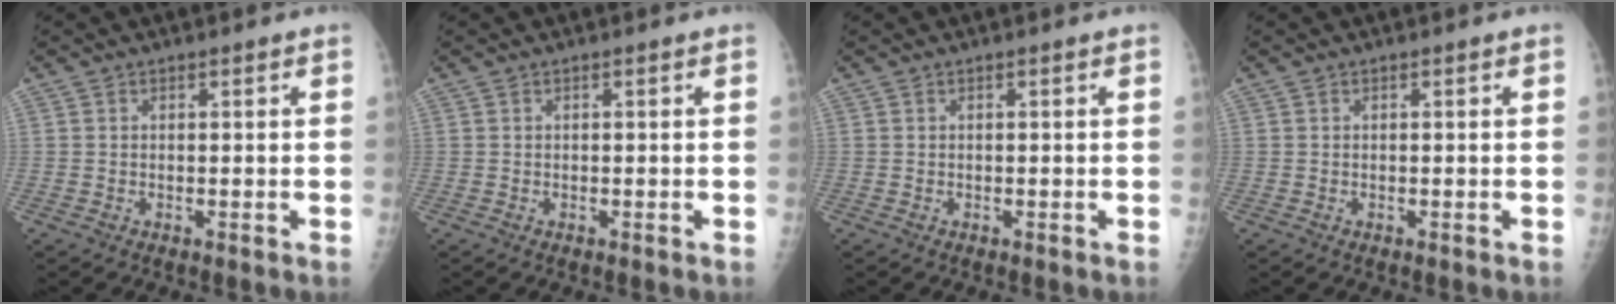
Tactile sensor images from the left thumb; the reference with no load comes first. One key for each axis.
{"total": 0.0}
{"total": 0.0}
{"total": 0.0}